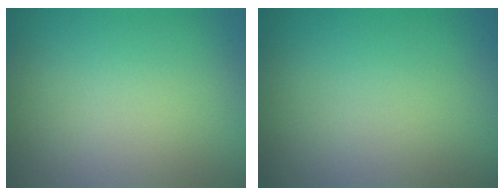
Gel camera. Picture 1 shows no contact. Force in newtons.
{"total": 0.0}